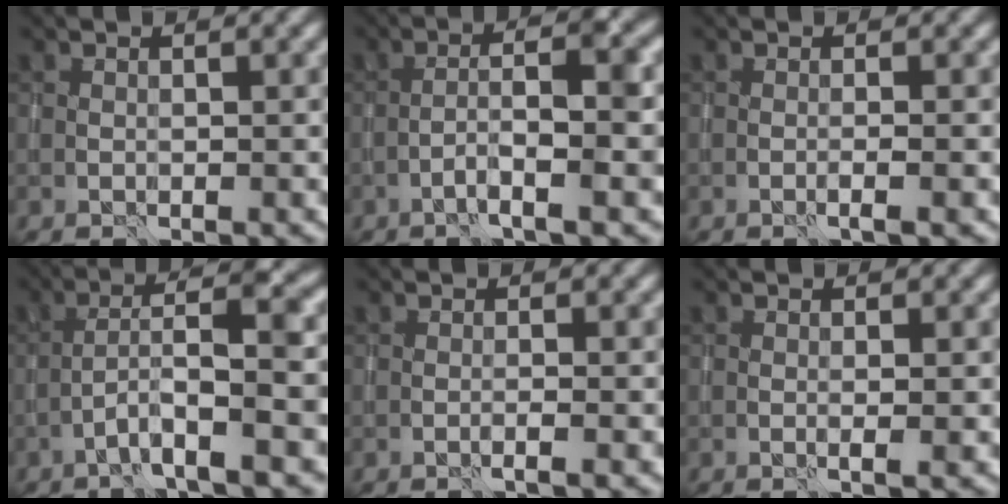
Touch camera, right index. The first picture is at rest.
{"total": 5.0, "force": [-1.8, 0.6, 4.6], "torque": [-0.076, 0.019, -0.037]}
{"total": 1.1, "force": [-0.4, 0.2, 1.0], "torque": [-0.012, 0.000, -0.012]}
{"total": 6.1, "force": [-1.9, 0.7, 5.7], "torque": [-0.094, 0.020, -0.043]}
{"total": 0.8, "force": [-0.4, 0.1, 0.7], "torque": [-0.007, 0.001, -0.011]}
{"total": 0.8, "force": [0.0, 0.1, 0.8], "torque": [-0.014, 0.001, -0.003]}